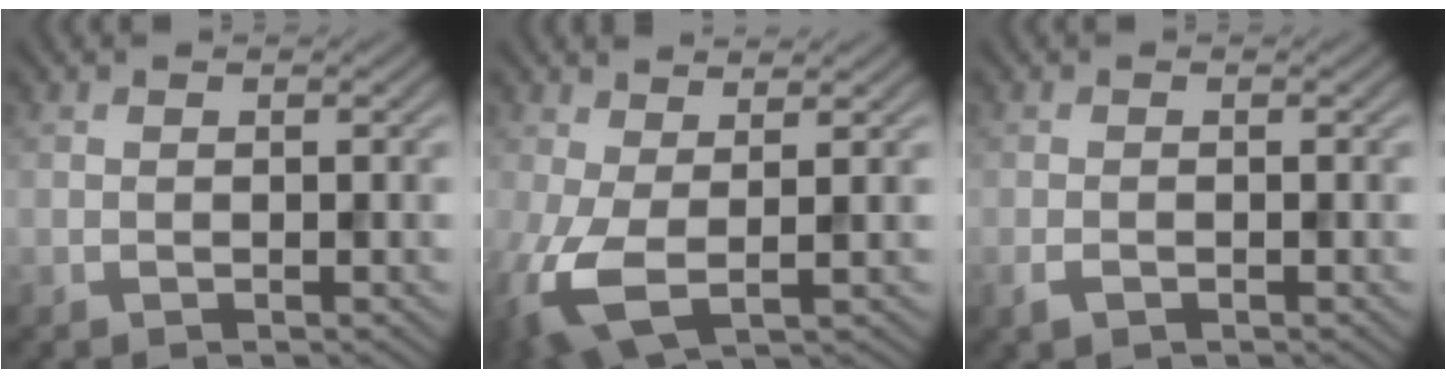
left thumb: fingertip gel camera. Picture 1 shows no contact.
{"total": 6.3, "force": [-0.2, 2.7, 5.7], "torque": [-0.142, -0.004, -0.009]}
{"total": 1.3, "force": [-0.7, 0.5, 0.9], "torque": [-0.021, -0.004, -0.014]}